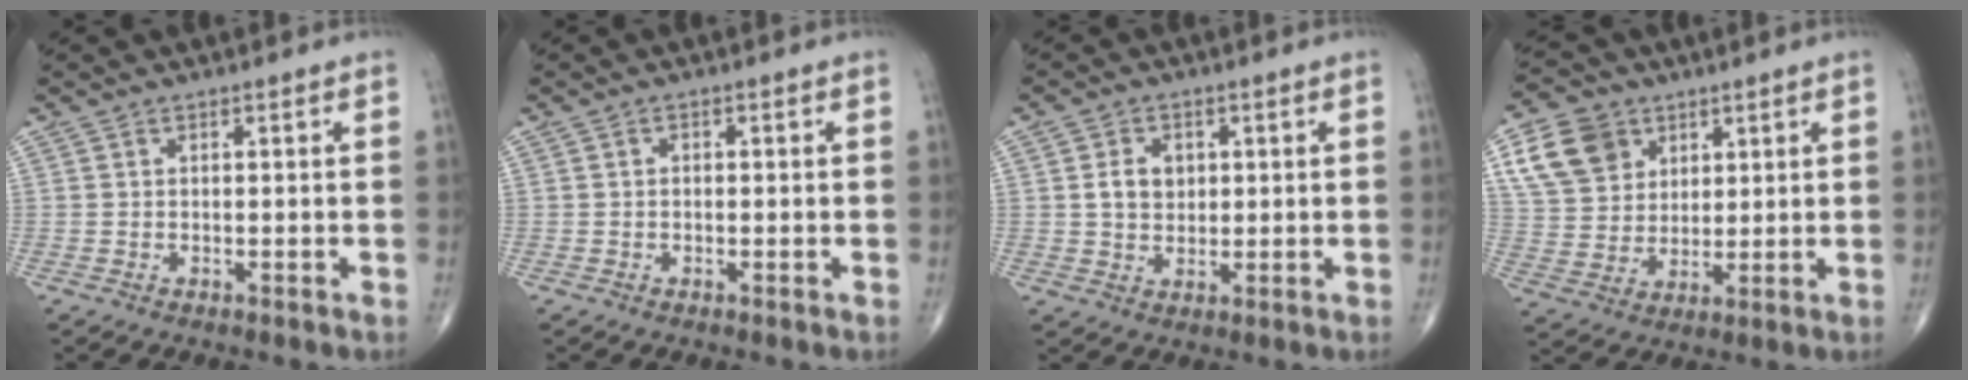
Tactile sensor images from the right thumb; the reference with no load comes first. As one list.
[{"total": 0.6, "force": [-0.1, 0.5, 0.4], "torque": [-0.005, 0.003, -0.004]}, {"total": 4.9, "force": [1.0, 3.8, 2.9], "torque": [-0.033, -0.004, 0.017]}, {"total": 12.0, "force": [5.2, 9.4, 5.4], "torque": [-0.083, -0.007, 0.103]}]